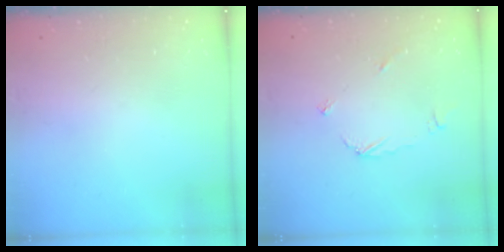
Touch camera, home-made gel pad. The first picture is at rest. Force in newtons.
{"total": 3.4, "press": 3.4, "slide": 0.3}